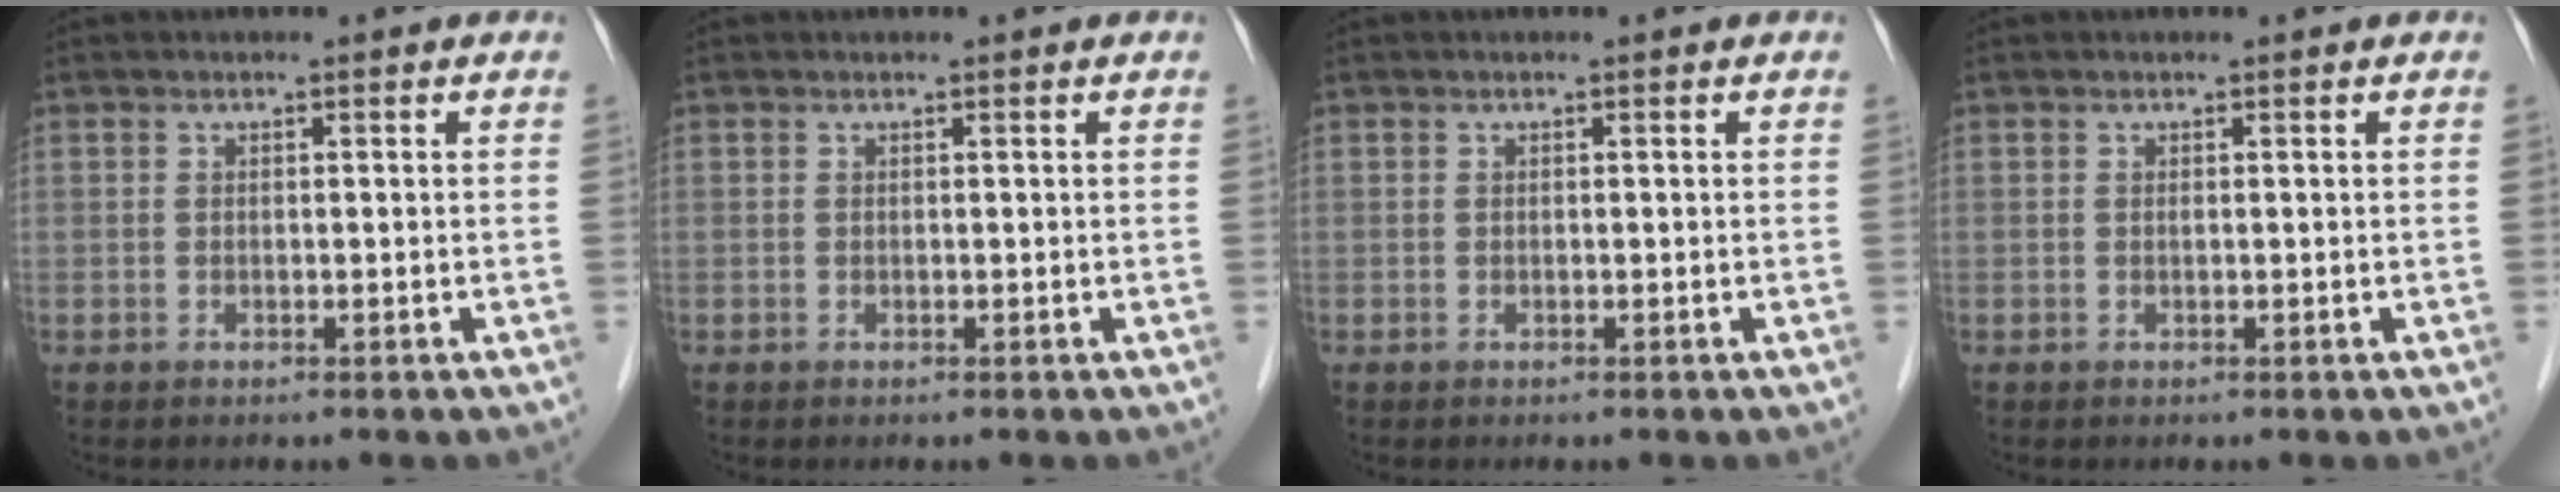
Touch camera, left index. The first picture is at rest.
{"total": 0.7, "force": [-0.7, 0.0, -0.2], "torque": [0.004, -0.001, -0.014]}
{"total": 0.0}
{"total": 0.9, "force": [-0.9, -0.1, 0.0], "torque": [-0.002, -0.005, -0.017]}